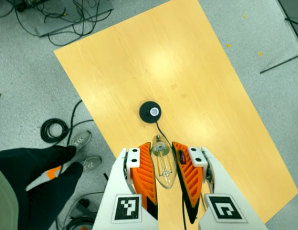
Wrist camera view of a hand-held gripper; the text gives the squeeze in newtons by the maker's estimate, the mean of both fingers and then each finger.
{"total": 21.3, "left": 22.8, "right": 19.7}